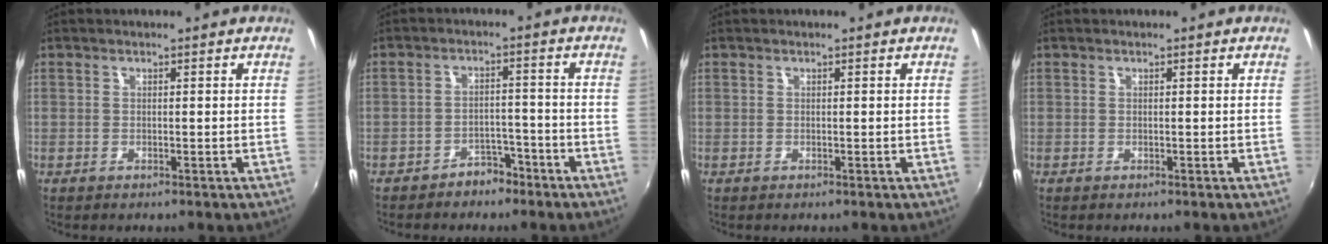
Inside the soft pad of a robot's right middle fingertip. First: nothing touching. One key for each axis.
{"total": 4.6, "fx": -3.7, "fy": 2.4, "fz": 1.2, "tx": -0.027, "ty": 0.015, "tz": -0.049}
{"total": 0.0}
{"total": 0.0}